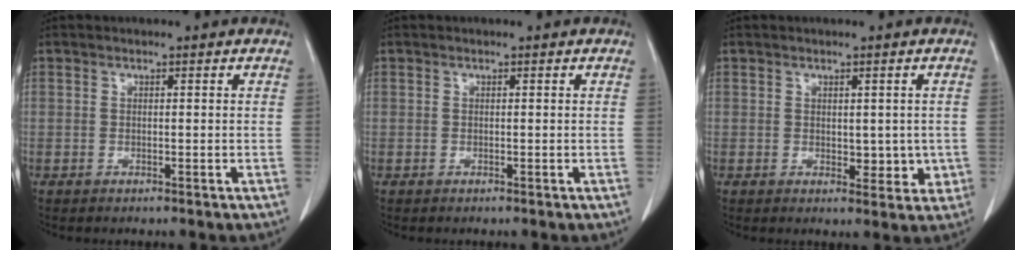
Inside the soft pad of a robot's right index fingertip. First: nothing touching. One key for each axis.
{"total": 0.0}
{"total": 3.8, "fx": -0.1, "fy": 2.4, "fz": 3.0, "tx": -0.023, "ty": -0.004, "tz": 0.005}